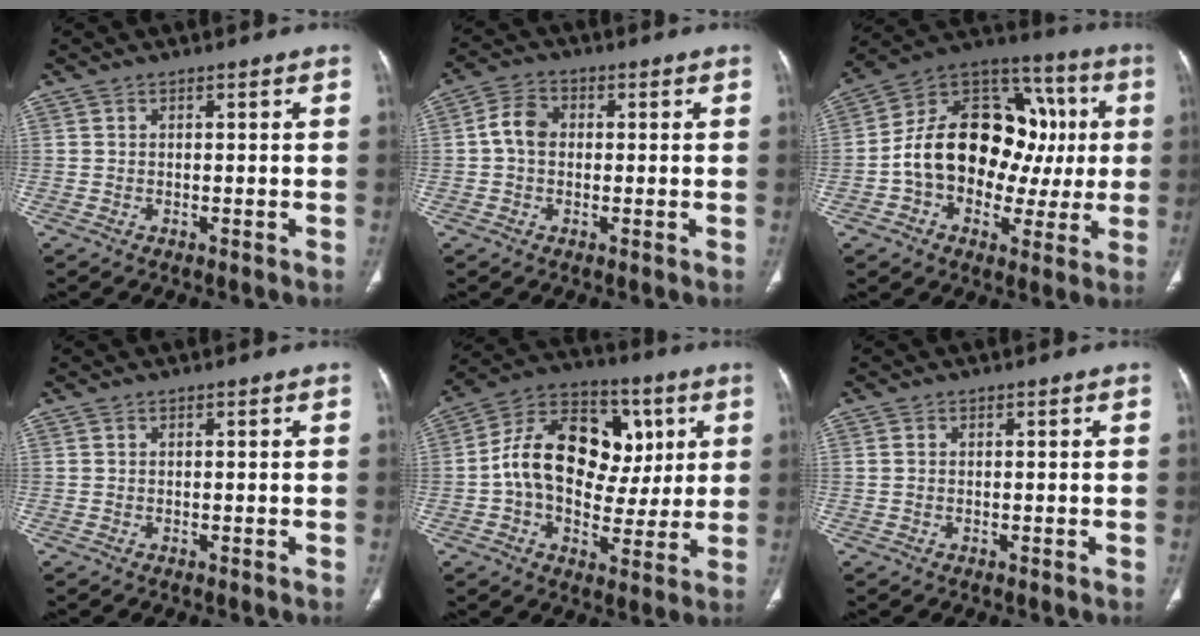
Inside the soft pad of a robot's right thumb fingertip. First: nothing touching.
{"total": 5.2, "force": [0.1, 4.0, 3.3], "torque": [-0.055, 0.015, -0.006]}
{"total": 24.1, "force": [0.4, 17.0, 17.1], "torque": [-0.229, 0.052, 0.009]}
{"total": 0.0}
{"total": 20.3, "force": [3.0, 14.1, 14.2], "torque": [-0.205, 0.020, 0.046]}
{"total": 0.8, "force": [0.0, 0.5, 0.6], "torque": [-0.019, 0.000, 0.002]}